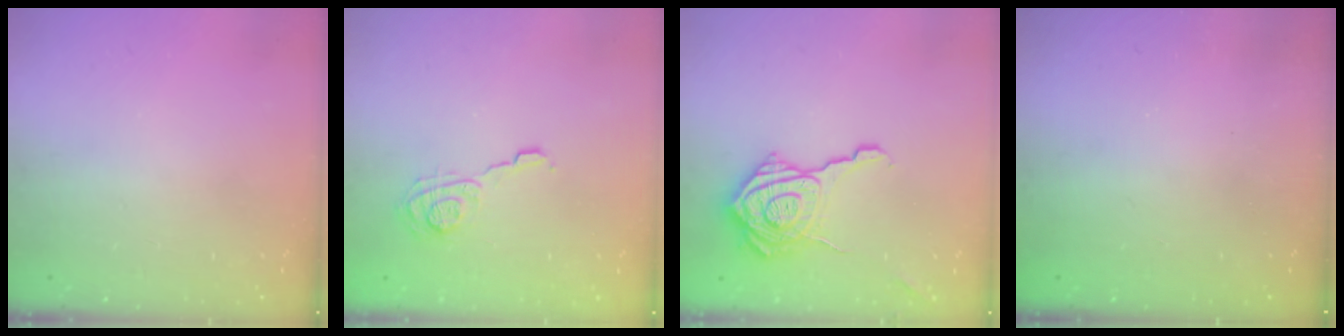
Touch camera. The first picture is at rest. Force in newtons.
{"total": 11.5, "press": 11.5, "slide": 0.4}
{"total": 18.0, "press": 17.9, "slide": 1.0}
{"total": 2.4, "press": 2.3, "slide": 0.8}